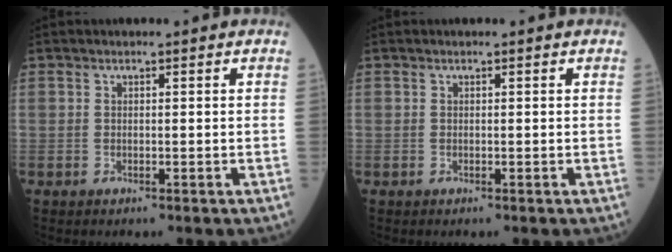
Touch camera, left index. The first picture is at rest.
{"total": 0.0}